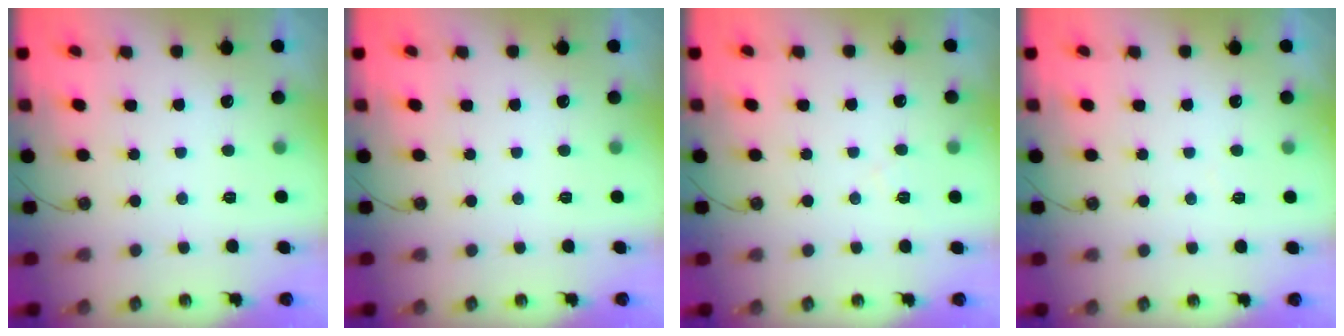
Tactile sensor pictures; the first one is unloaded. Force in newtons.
{"total": 0.0}
{"total": 4.4, "press": 4.4, "slide": 0.6}
{"total": 2.9, "press": 2.8, "slide": 0.5}